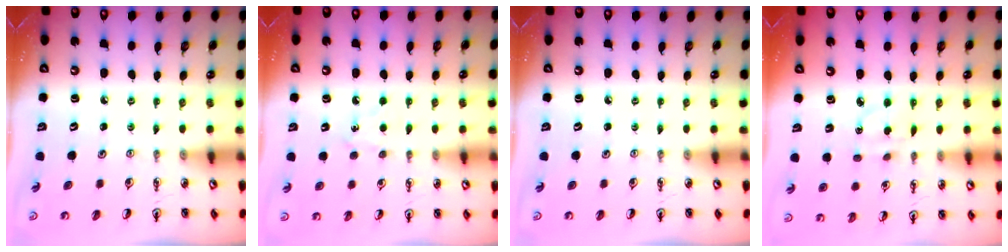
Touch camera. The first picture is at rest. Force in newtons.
{"total": 4.4, "press": 4.4, "slide": 0.6}
{"total": 0.0}
{"total": 3.6, "press": 3.5, "slide": 0.9}